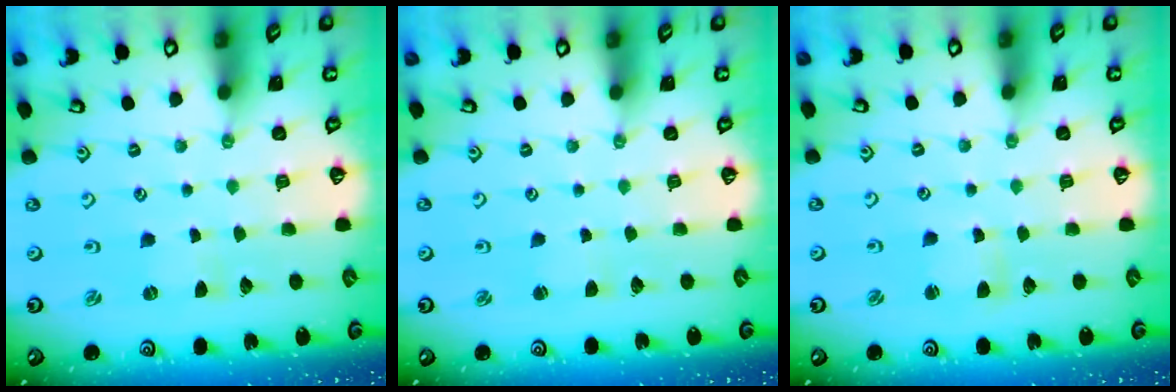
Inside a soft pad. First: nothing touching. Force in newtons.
{"total": 2.1, "press": 2.1, "slide": 0.3}
{"total": 2.4, "press": 2.4, "slide": 0.2}